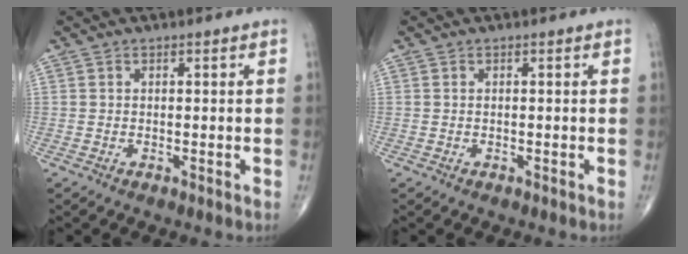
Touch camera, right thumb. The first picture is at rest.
{"total": 0.0}